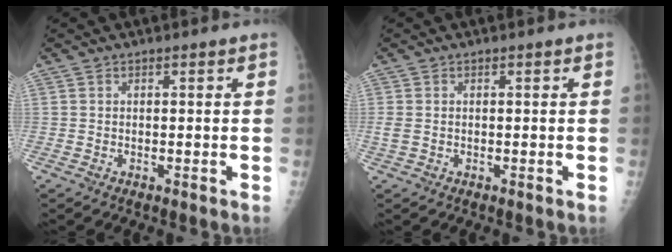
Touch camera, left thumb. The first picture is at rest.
{"total": 1.7, "force": [-0.1, 1.2, 1.2], "torque": [-0.041, 0.000, -0.003]}